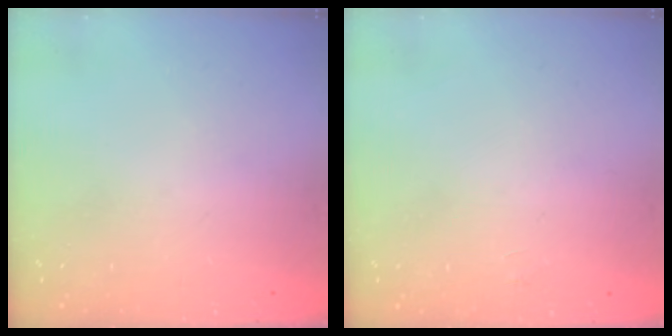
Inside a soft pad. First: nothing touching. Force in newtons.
{"total": 2.3, "press": 2.3, "slide": 0.2}